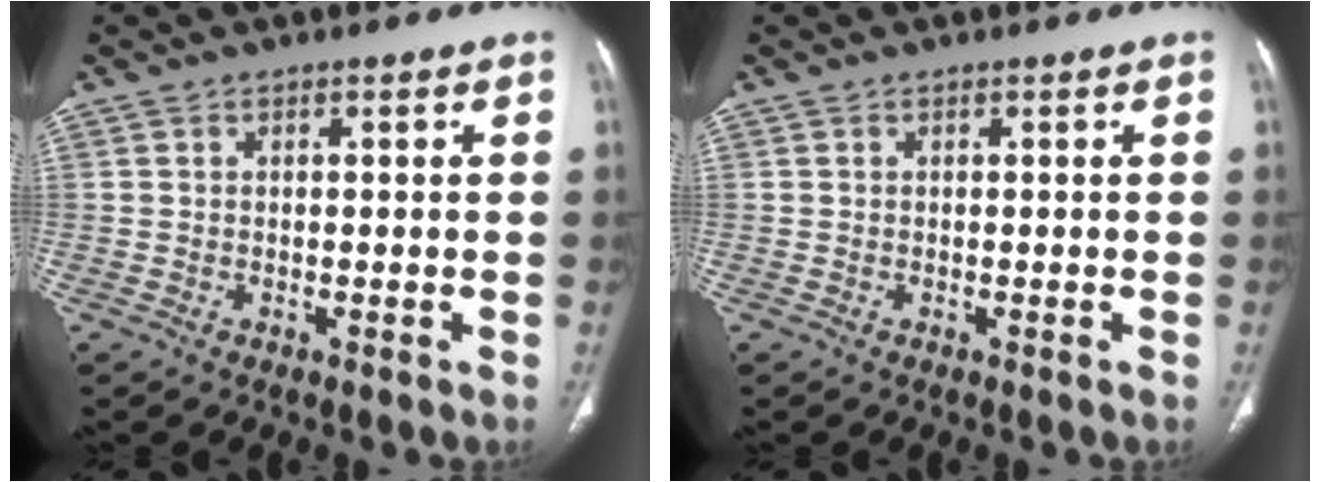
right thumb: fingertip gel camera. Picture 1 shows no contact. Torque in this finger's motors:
{"motor_torque": [-0.01, 0.01, -0.08, 0.08, 0.00]}